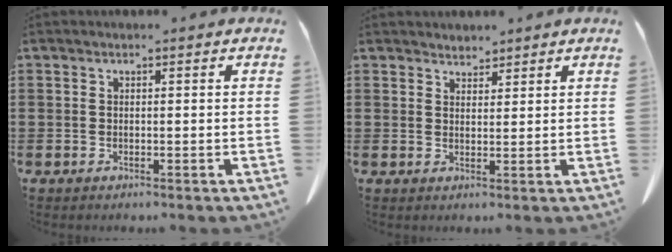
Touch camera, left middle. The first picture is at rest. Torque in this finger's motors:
{"motor_torque": [0.09, -0.01, -0.02, 0.01]}